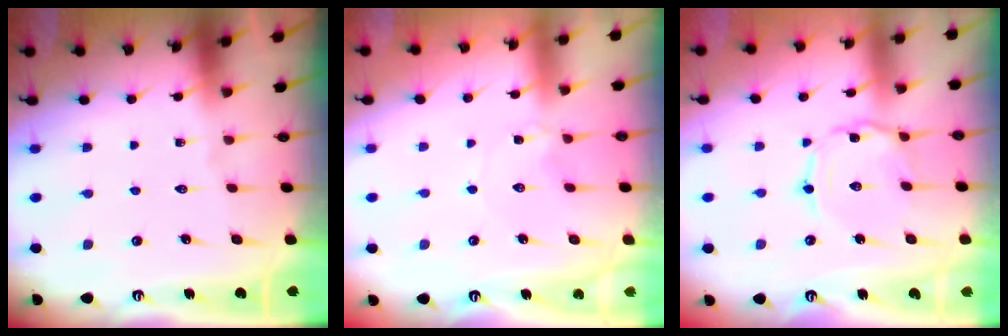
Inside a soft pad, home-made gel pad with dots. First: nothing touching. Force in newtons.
{"total": 1.0, "press": 1.0, "slide": 0.2}
{"total": 2.0, "press": 2.0, "slide": 0.2}